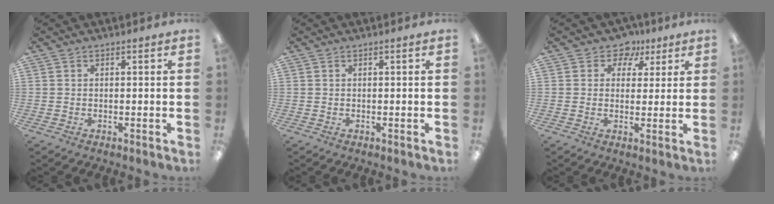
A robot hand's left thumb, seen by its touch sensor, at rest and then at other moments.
{"total": 0.0}
{"total": 6.4, "force": [4.0, 4.6, 1.9], "torque": [-0.035, -0.016, 0.071]}